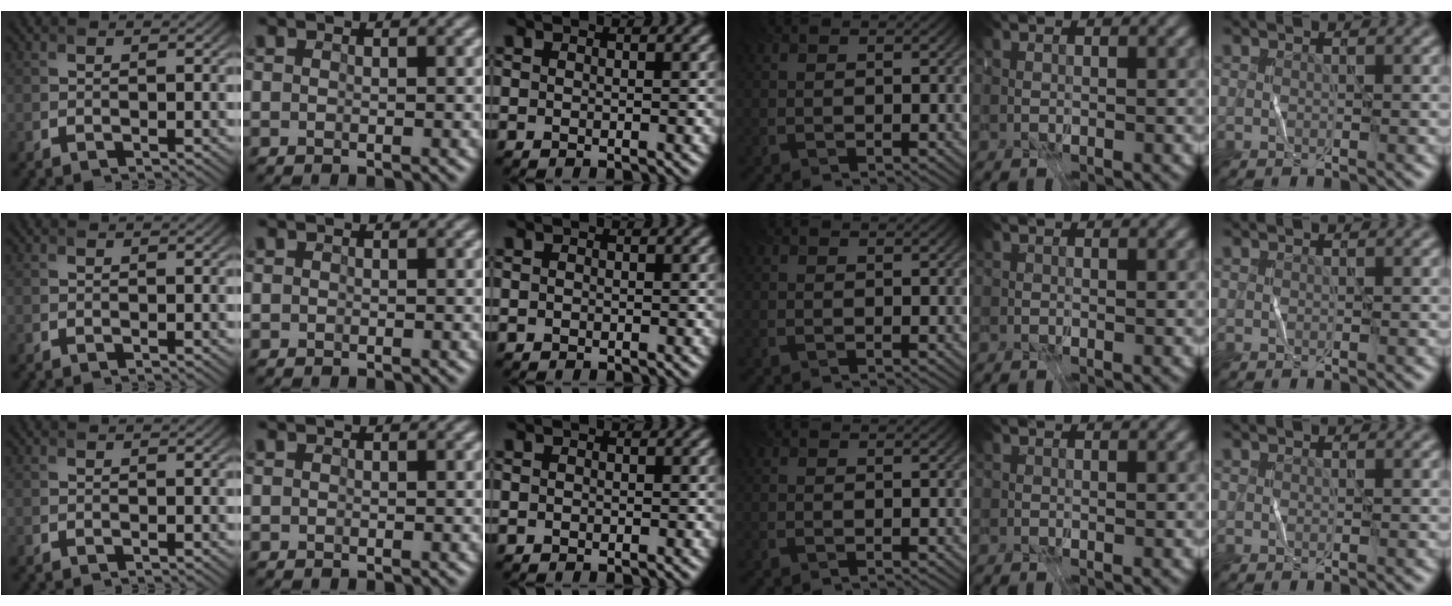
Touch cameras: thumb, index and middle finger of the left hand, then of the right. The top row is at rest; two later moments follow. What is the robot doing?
{"motion": "fold", "object": "receipt paper"}